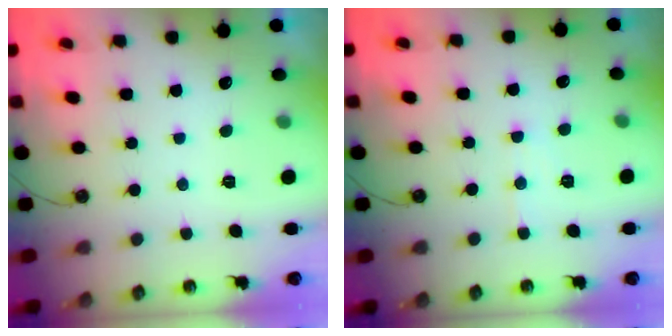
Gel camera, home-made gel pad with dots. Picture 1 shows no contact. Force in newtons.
{"total": 4.8, "press": 4.7, "slide": 0.6}